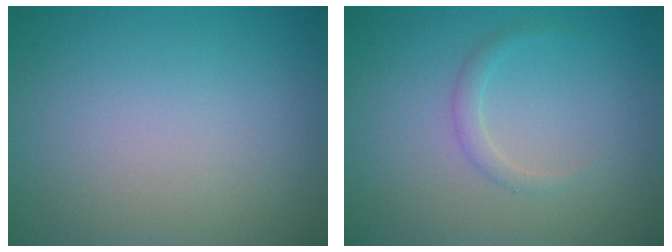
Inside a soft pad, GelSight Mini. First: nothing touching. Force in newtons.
{"total": 1.2, "press": 1.2, "slide": 0.0}